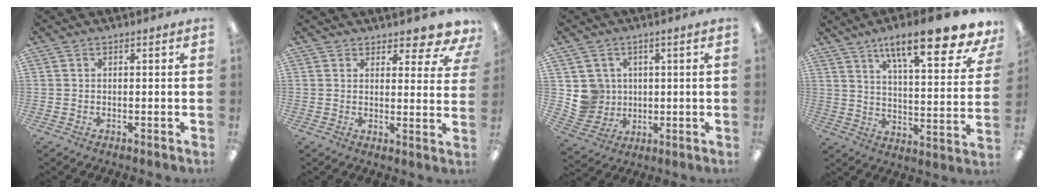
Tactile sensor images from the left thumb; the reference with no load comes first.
{"total": 6.4, "force": [5.4, 2.5, 2.4], "torque": [-0.022, -0.039, 0.095]}
{"total": 6.8, "force": [1.5, 6.7, 0.4], "torque": [-0.019, 0.001, 0.038]}
{"total": 18.1, "force": [12.4, 4.8, 12.3], "torque": [-0.184, -0.074, 0.196]}